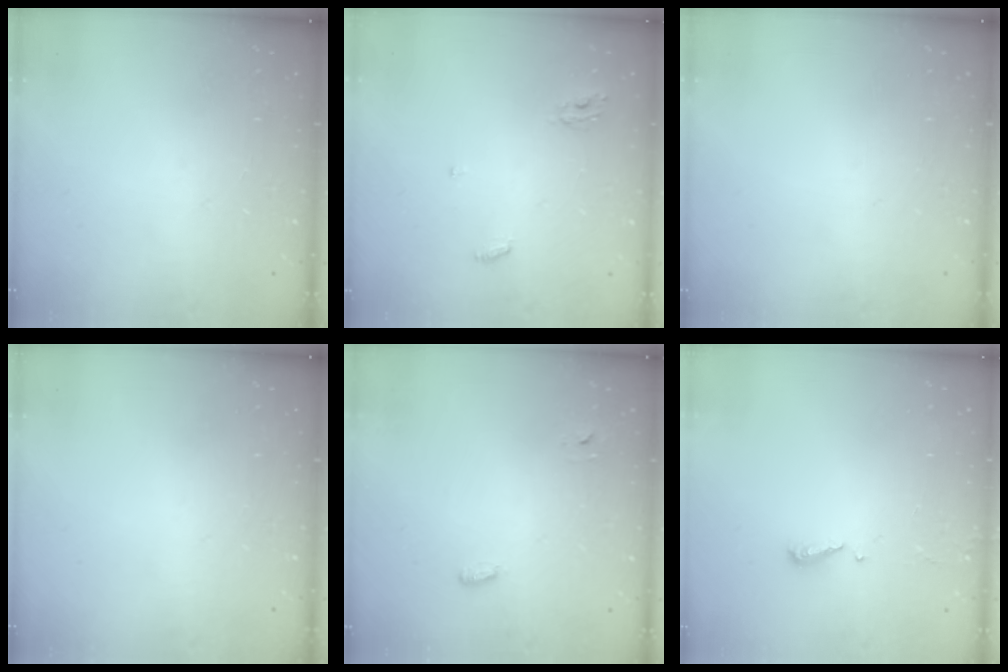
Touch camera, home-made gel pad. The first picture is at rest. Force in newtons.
{"total": 4.1, "press": 4.1, "slide": 0.2}
{"total": 0.0}
{"total": 0.0}
{"total": 2.8, "press": 2.7, "slide": 0.6}
{"total": 4.9, "press": 4.8, "slide": 0.4}